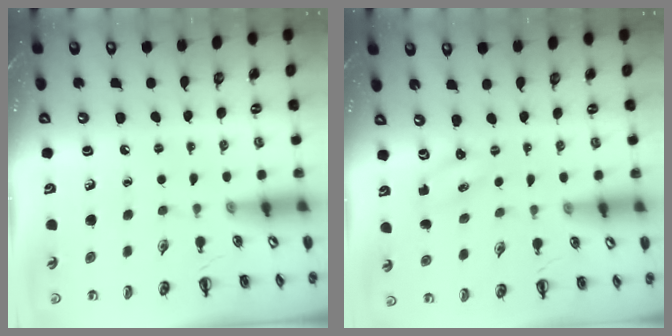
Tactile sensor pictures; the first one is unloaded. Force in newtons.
{"total": 1.6, "press": 1.5, "slide": 0.4}